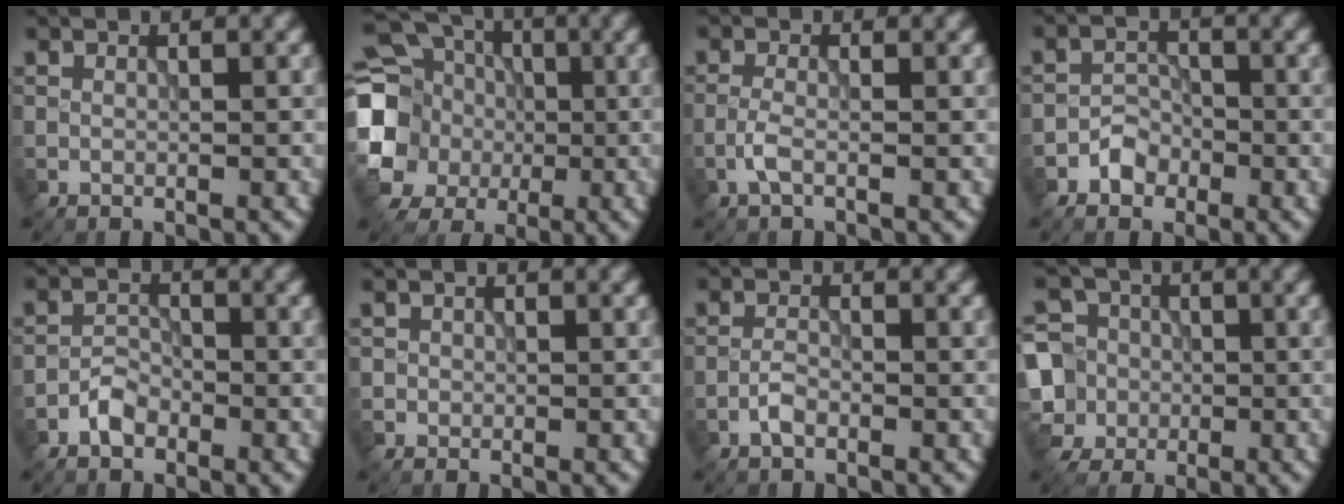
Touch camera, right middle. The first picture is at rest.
{"total": 17.7, "force": [-1.7, 16.3, 6.6], "torque": [-0.198, -0.001, -0.068]}
{"total": 1.7, "force": [-0.8, 0.5, 1.4], "torque": [-0.032, 0.003, -0.021]}
{"total": 2.1, "force": [-1.2, 1.6, 0.6], "torque": [-0.002, 0.009, -0.023]}
{"total": 2.1, "force": [-1.3, 1.3, 1.0], "torque": [-0.012, 0.008, -0.026]}
{"total": 0.7, "force": [-0.1, 0.7, 0.0], "torque": [0.006, -0.006, -0.002]}
{"total": 1.4, "force": [-0.9, 0.6, 1.0], "torque": [-0.021, 0.003, -0.021]}
{"total": 8.9, "force": [-2.6, 8.0, 2.8], "torque": [-0.076, -0.008, -0.075]}